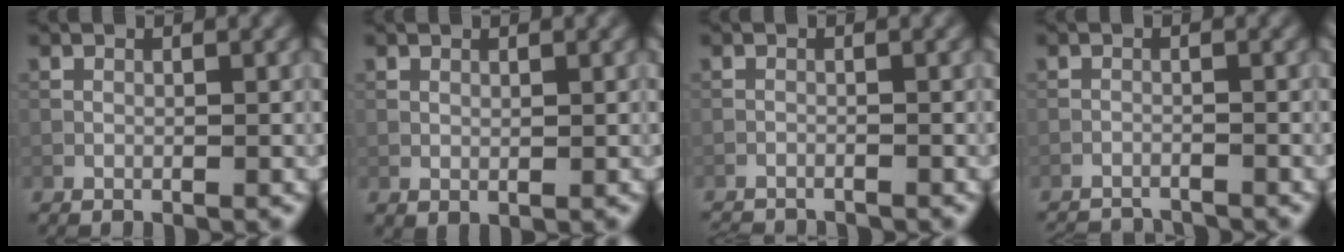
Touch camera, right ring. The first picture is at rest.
{"total": 0.5, "force": [0.3, 0.3, 0.3], "torque": [-0.005, 0.000, 0.008]}
{"total": 3.2, "force": [-3.1, 0.2, 0.4], "torque": [-0.016, -0.011, -0.052]}
{"total": 5.3, "force": [-5.2, 0.7, 0.8], "torque": [-0.016, -0.011, -0.078]}